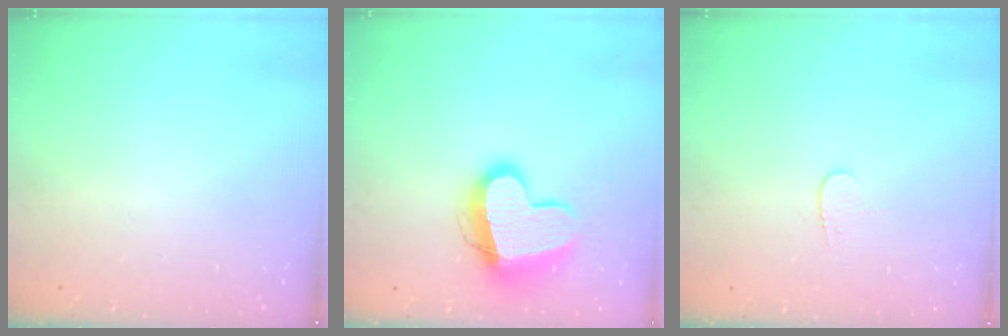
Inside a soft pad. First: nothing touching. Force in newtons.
{"total": 14.7, "press": 14.6, "slide": 1.3}
{"total": 3.4, "press": 3.4, "slide": 0.4}